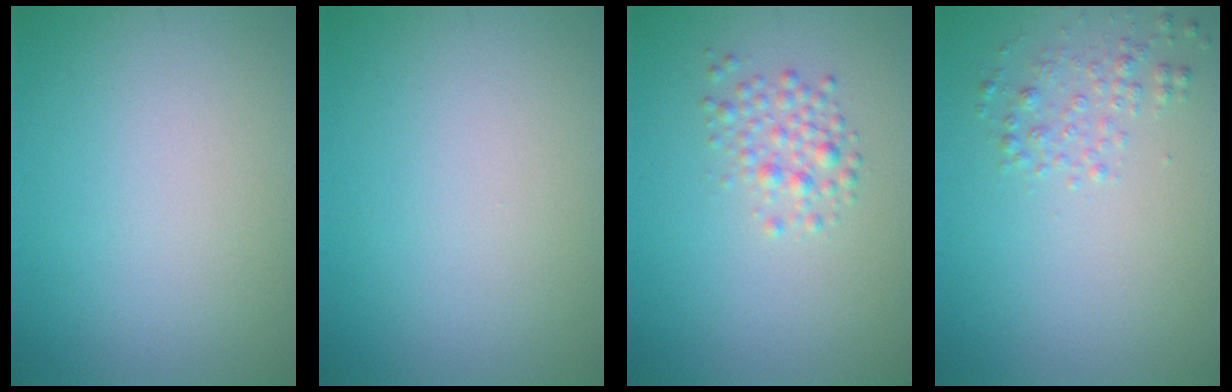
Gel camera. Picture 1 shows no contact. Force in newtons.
{"total": 0.0}
{"total": 2.1, "press": 2.1, "slide": 0.1}
{"total": 1.7, "press": 1.7, "slide": 0.1}